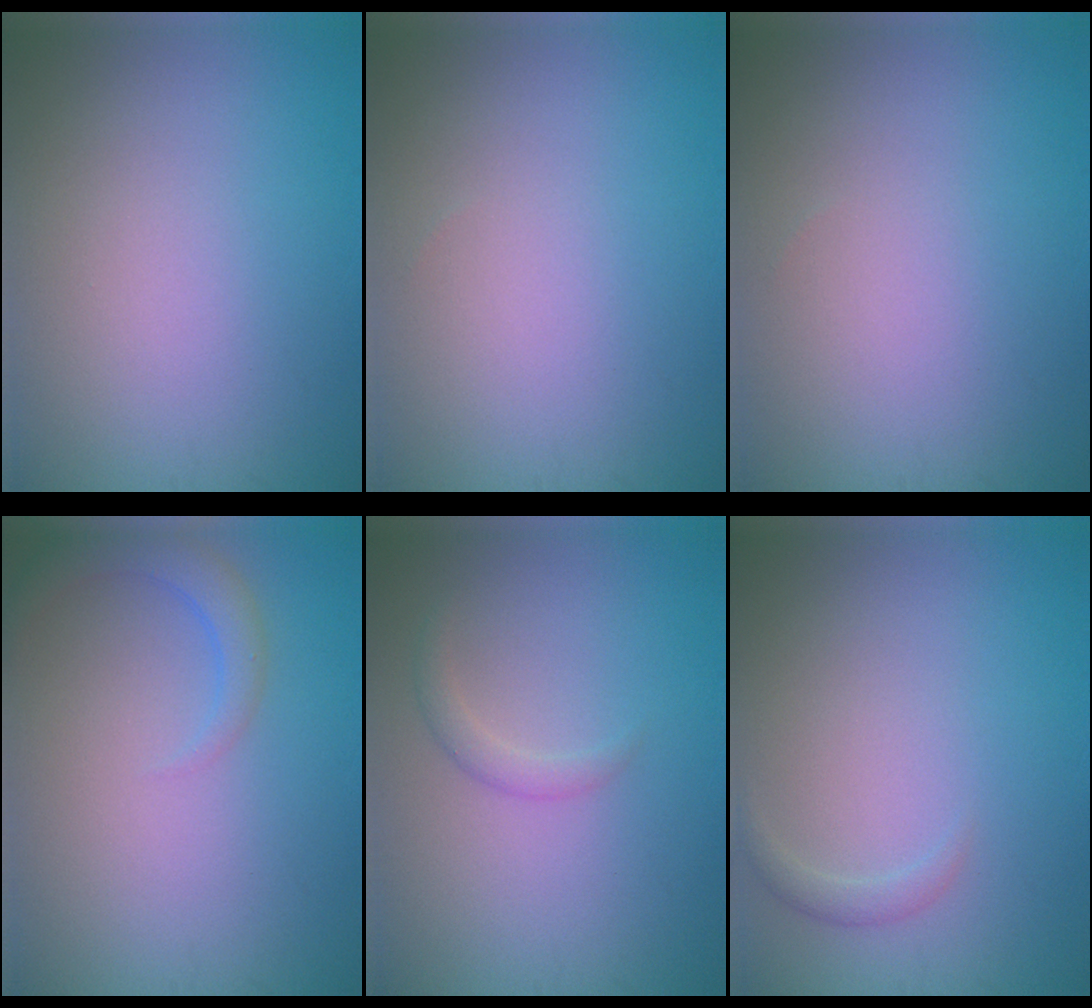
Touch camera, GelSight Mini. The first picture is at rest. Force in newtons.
{"total": 0.0}
{"total": 0.0}
{"total": 2.4, "press": 2.4, "slide": 0.2}
{"total": 1.3, "press": 1.3, "slide": 0.1}
{"total": 1.0, "press": 1.0, "slide": 0.0}